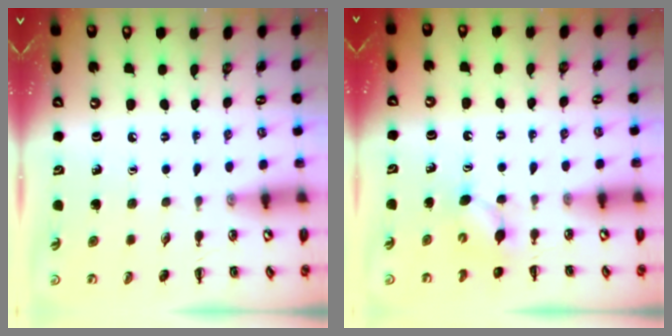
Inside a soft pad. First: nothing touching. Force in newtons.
{"total": 3.6, "press": 3.5, "slide": 0.8}